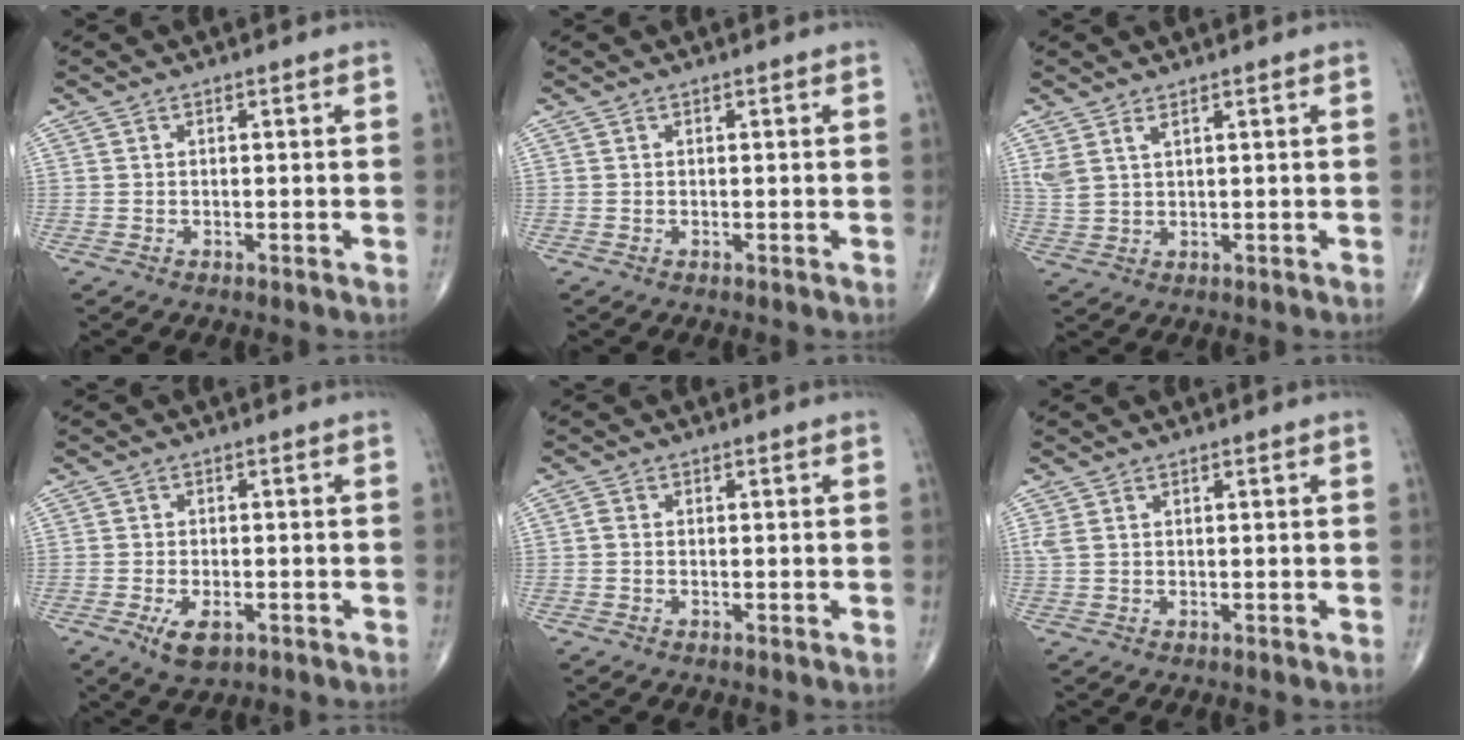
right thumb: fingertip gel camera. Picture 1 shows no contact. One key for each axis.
{"total": 0.0}
{"total": 3.4, "fx": 2.0, "fy": 1.2, "fz": 2.5, "tx": -0.060, "ty": -0.004, "tz": 0.051}
{"total": 4.5, "fx": -2.0, "fy": 2.2, "fz": 3.4, "tx": -0.060, "ty": -0.003, "tz": -0.029}
{"total": 0.8, "fx": -0.2, "fy": 0.6, "fz": 0.5, "tx": -0.009, "ty": 0.000, "tz": -0.006}
{"total": 1.3, "fx": 0.6, "fy": 0.7, "fz": 0.9, "tx": -0.028, "ty": 0.012, "tz": 0.020}